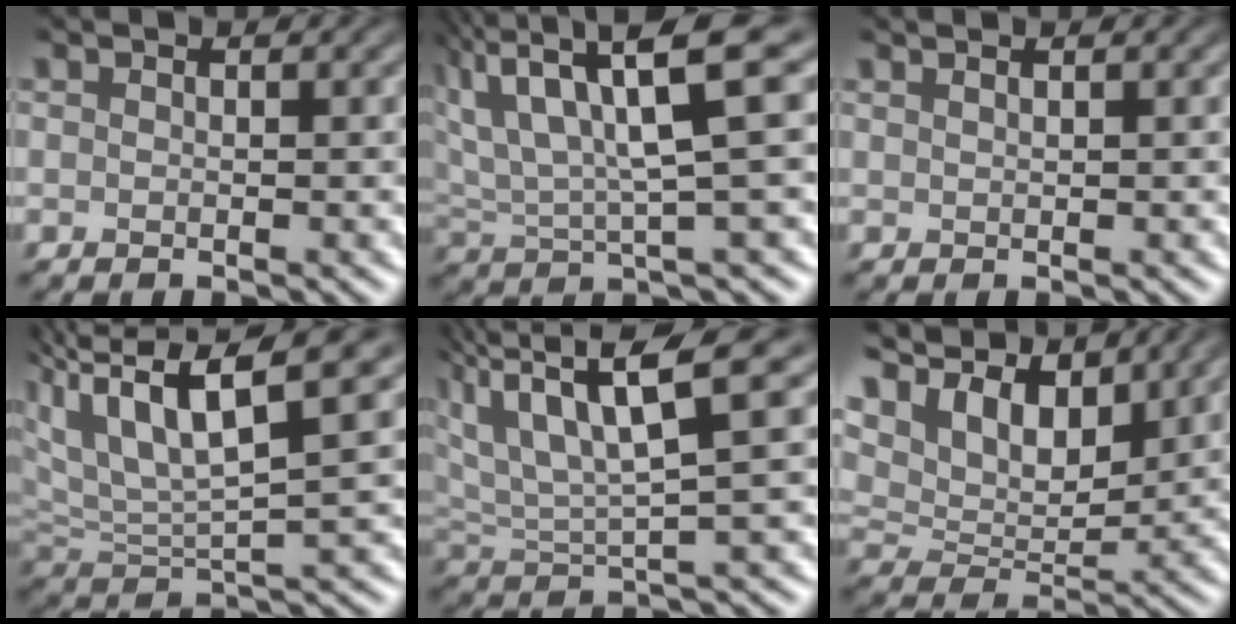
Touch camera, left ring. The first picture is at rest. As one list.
[{"total": 9.0, "force": [4.0, 2.0, 7.8], "torque": [-0.146, 0.026, 0.072]}, {"total": 0.6, "force": [0.5, 0.2, 0.3], "torque": [0.001, 0.006, 0.002]}, {"total": 8.4, "force": [4.4, 1.9, 6.9], "torque": [-0.133, 0.021, 0.080]}, {"total": 7.7, "force": [3.5, 1.7, 6.7], "torque": [-0.127, 0.018, 0.065]}, {"total": 8.6, "force": [5.1, 4.5, 5.3], "torque": [-0.106, 0.017, 0.079]}]